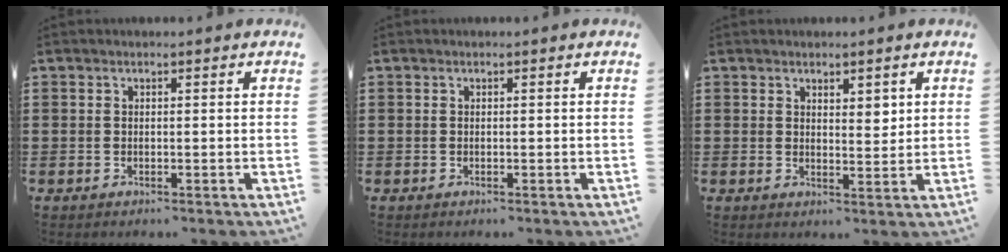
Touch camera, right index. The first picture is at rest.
{"total": 0.0}
{"total": 3.1, "force": [2.0, 1.7, 1.7], "torque": [-0.021, 0.002, 0.031]}